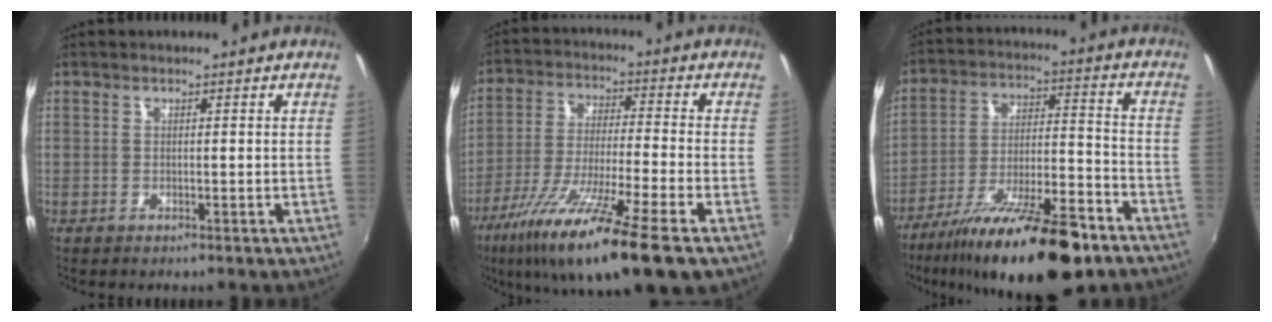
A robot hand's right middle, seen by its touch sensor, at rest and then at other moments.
{"total": 19.0, "force": [-11.7, 1.1, 15.0], "torque": [-0.283, -0.050, -0.206]}
{"total": 23.5, "force": [-16.7, 5.9, 15.4], "torque": [-0.271, -0.039, -0.260]}